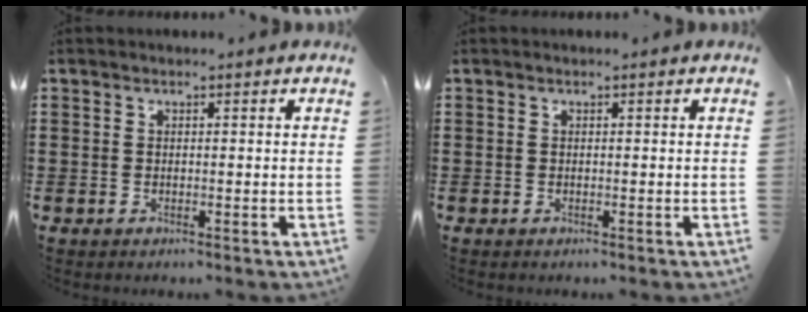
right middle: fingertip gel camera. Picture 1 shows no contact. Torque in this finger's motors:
{"motor_torque": [-0.76, -0.64, 0.04, 0.02]}